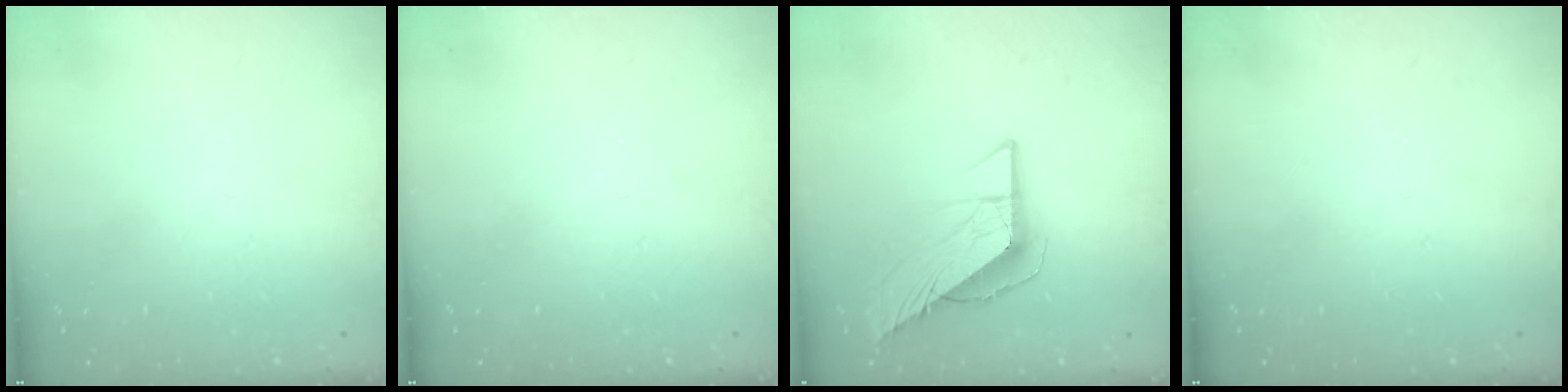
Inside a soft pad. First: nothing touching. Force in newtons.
{"total": 0.0}
{"total": 10.6, "press": 10.5, "slide": 1.1}
{"total": 0.0}